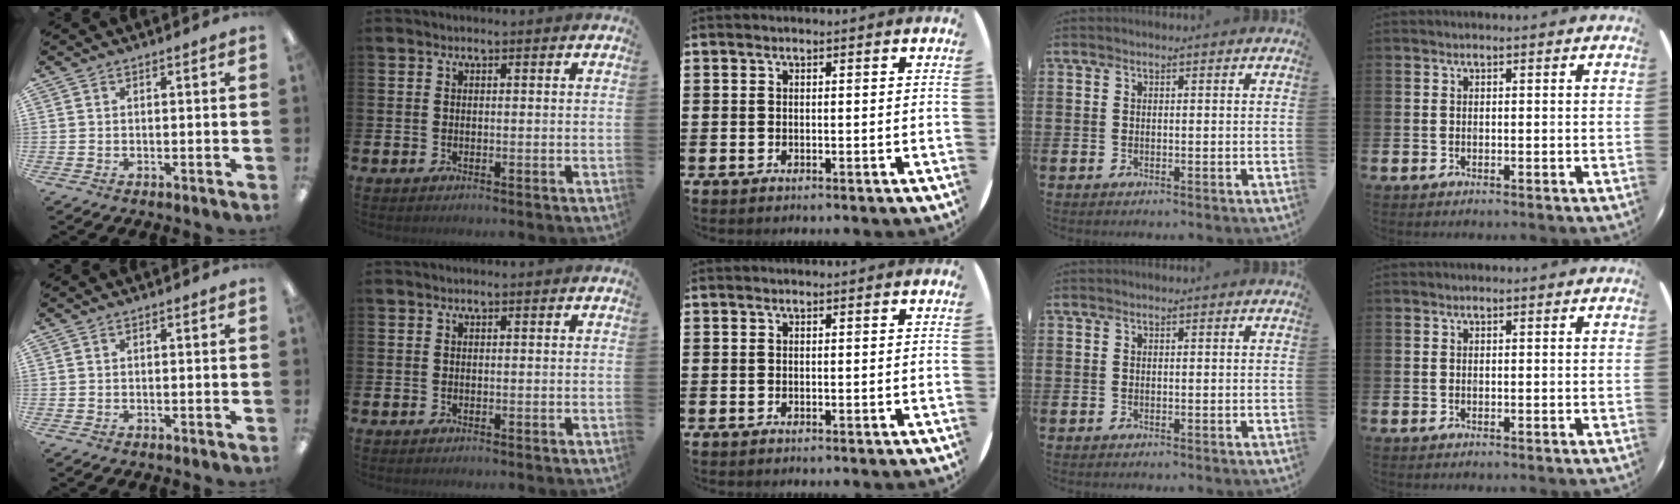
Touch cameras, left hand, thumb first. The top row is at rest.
{}